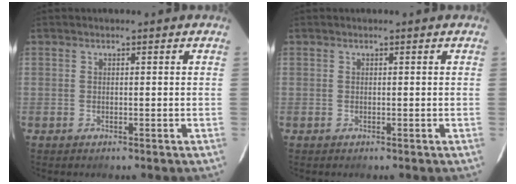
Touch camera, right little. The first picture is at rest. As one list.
[{"total": 0.0}]